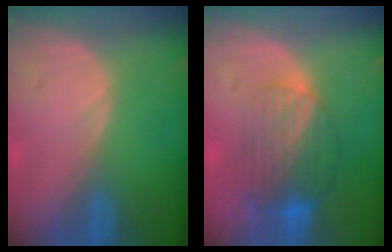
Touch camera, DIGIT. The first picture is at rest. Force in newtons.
{"total": 8.4, "press": 7.1, "slide": 4.5}